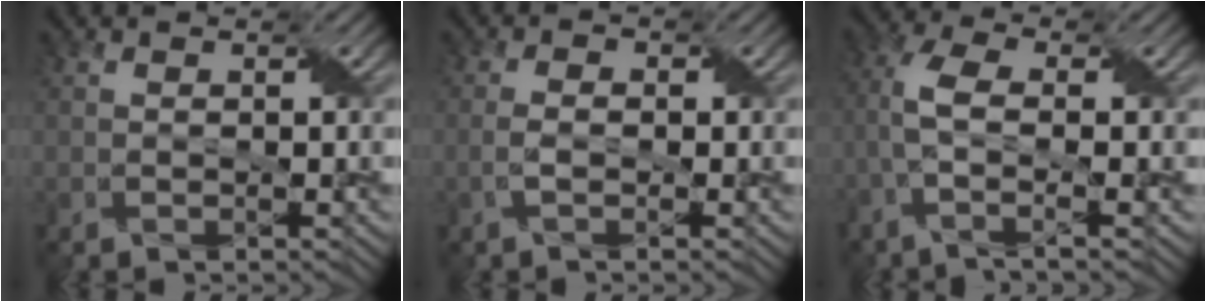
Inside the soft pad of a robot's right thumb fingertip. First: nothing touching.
{"total": 1.5, "force": [-0.6, 0.7, 1.2], "torque": [-0.026, 0.003, -0.015]}
{"total": 5.8, "force": [-1.2, 1.6, 5.5], "torque": [-0.120, 0.008, -0.036]}